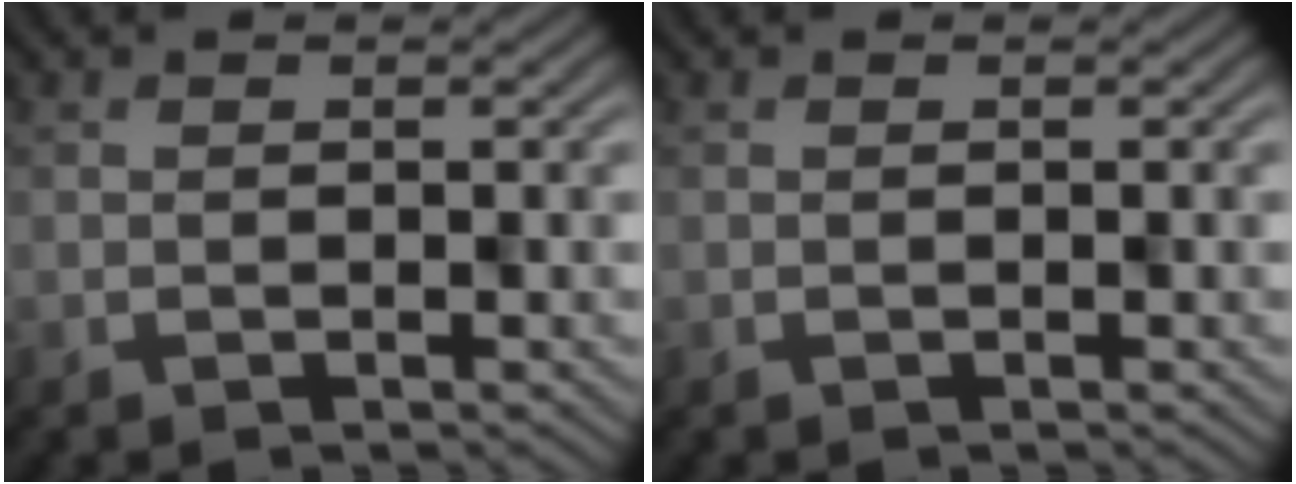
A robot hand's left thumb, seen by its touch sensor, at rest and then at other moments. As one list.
[{"total": 0.0}]